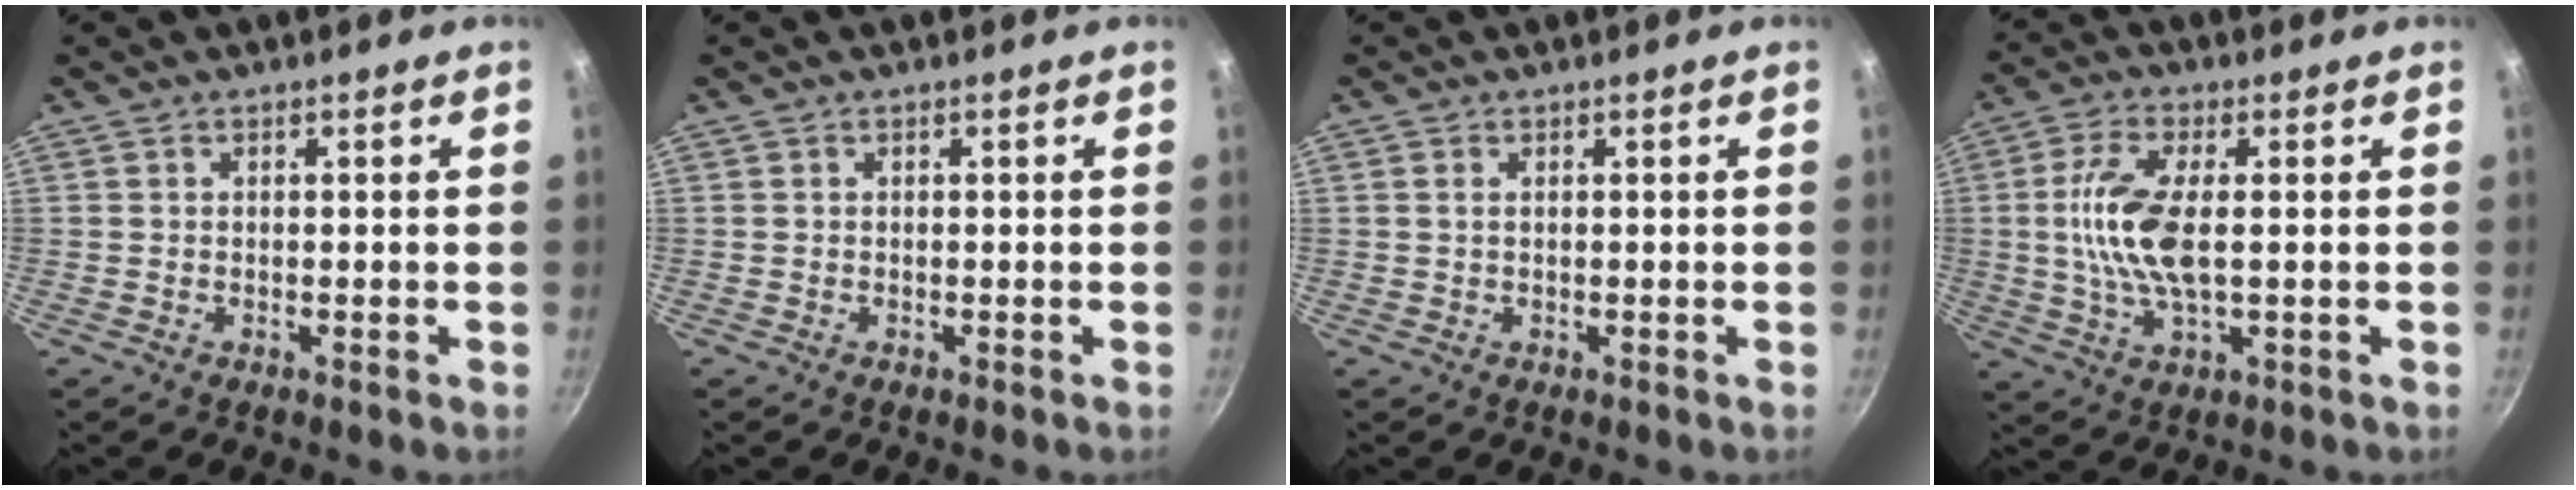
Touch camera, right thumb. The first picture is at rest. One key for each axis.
{"total": 0.0}
{"total": 0.9, "fx": 0.2, "fy": 0.5, "fz": 0.7, "tx": -0.015, "ty": 0.001, "tz": 0.004}
{"total": 11.1, "fx": 0.6, "fy": 4.5, "fz": 10.1, "tx": -0.210, "ty": 0.004, "tz": 0.007}